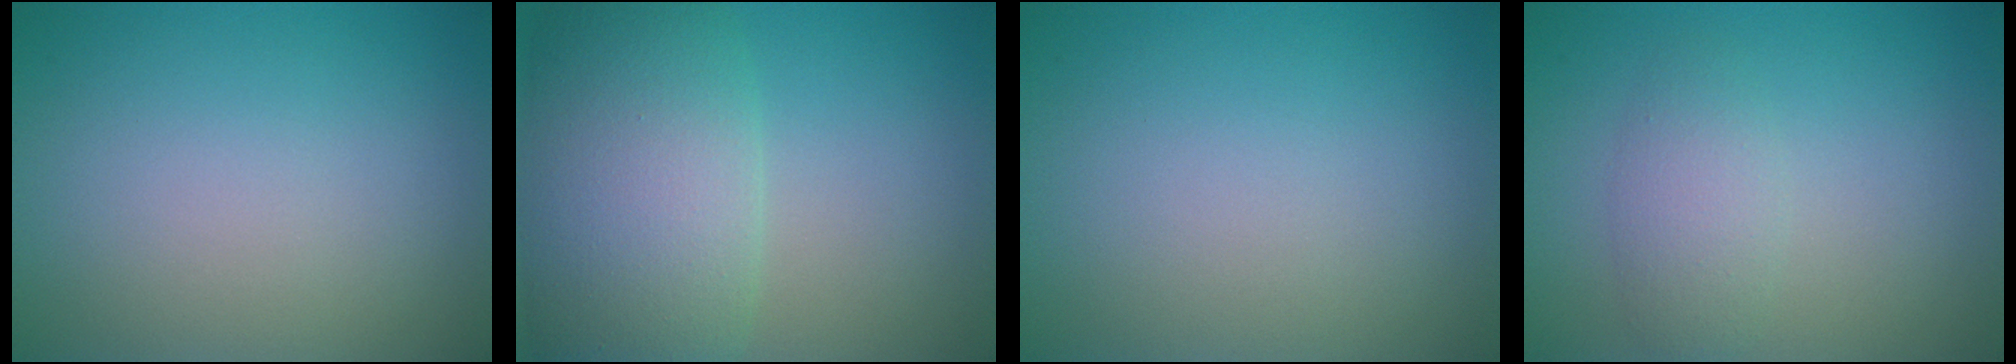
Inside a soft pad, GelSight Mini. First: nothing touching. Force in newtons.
{"total": 8.0, "press": 8.0, "slide": 0.7}
{"total": 0.0}
{"total": 2.4, "press": 2.4, "slide": 0.0}